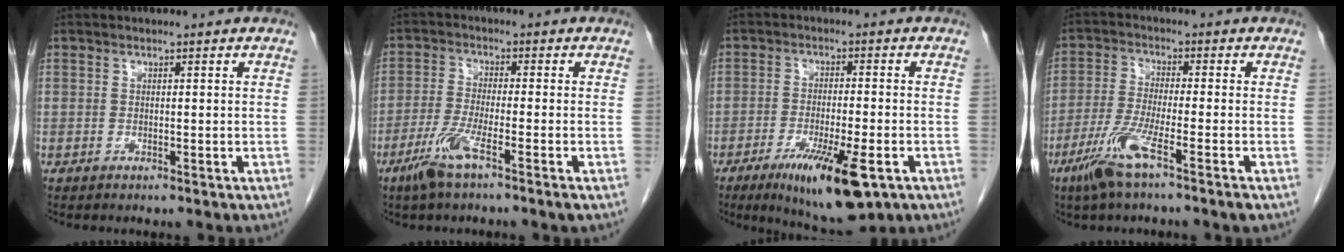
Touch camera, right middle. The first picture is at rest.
{"total": 6.0, "force": [-3.5, -0.1, 4.8], "torque": [-0.104, -0.012, -0.073]}
{"total": 12.1, "force": [-6.2, 2.3, 10.1], "torque": [-0.165, -0.027, -0.092]}
{"total": 7.5, "force": [-4.3, -0.3, 6.1], "torque": [-0.130, -0.014, -0.087]}